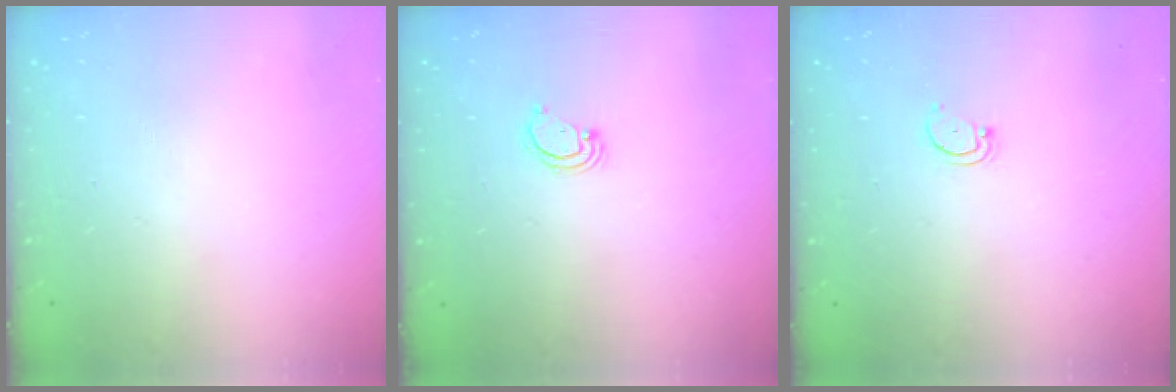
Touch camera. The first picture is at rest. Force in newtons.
{"total": 2.2, "press": 2.2, "slide": 0.2}
{"total": 2.3, "press": 2.3, "slide": 0.2}